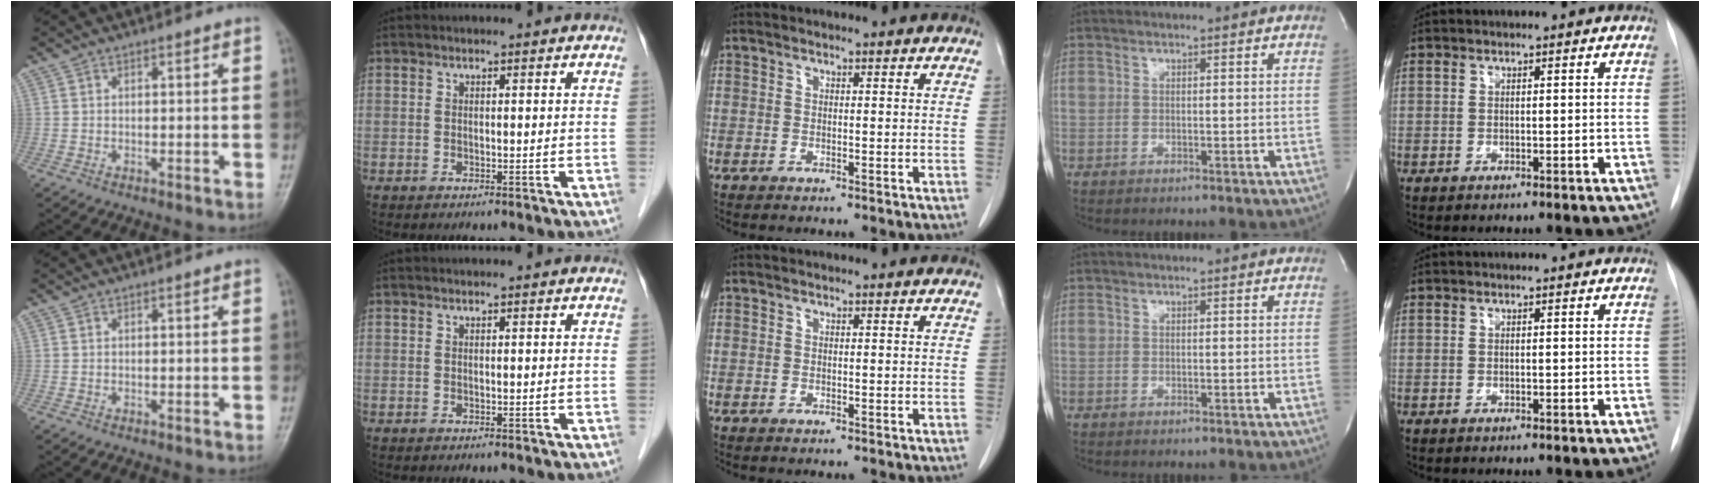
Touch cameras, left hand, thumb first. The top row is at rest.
{}